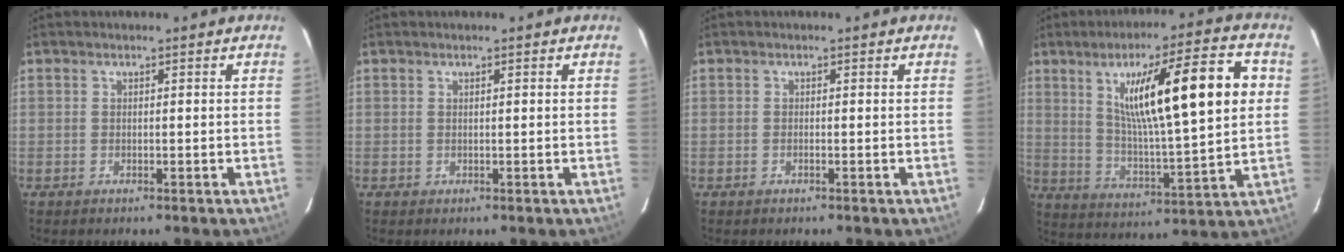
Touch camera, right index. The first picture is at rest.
{"total": 0.0}
{"total": 0.0}
{"total": 19.7, "force": [5.4, 2.0, 18.8], "torque": [-0.296, 0.011, 0.084]}